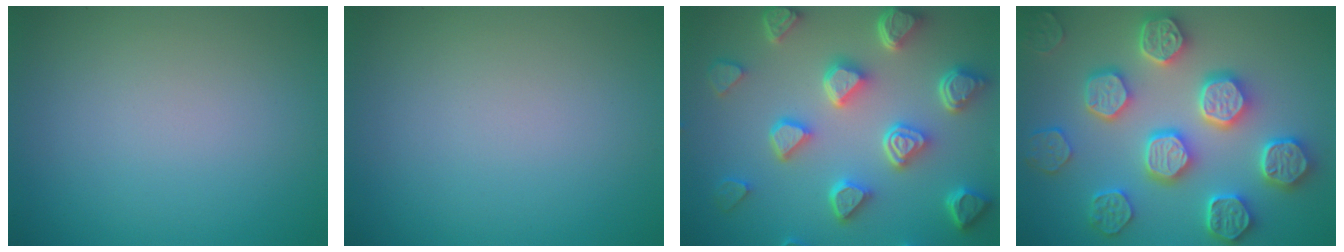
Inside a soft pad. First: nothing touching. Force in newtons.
{"total": 0.0}
{"total": 7.7, "press": 5.9, "slide": 4.9}
{"total": 7.4, "press": 6.6, "slide": 3.4}